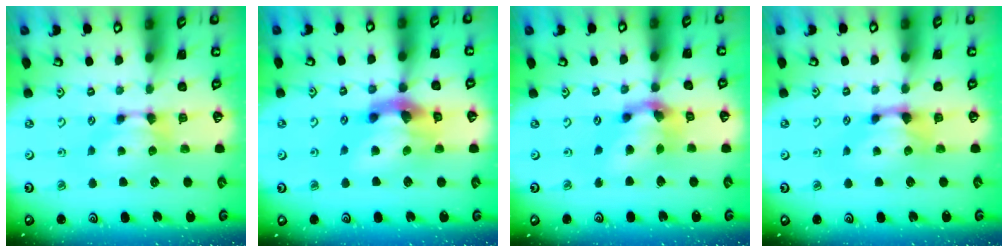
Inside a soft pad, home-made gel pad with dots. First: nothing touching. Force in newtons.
{"total": 9.0, "press": 8.6, "slide": 2.8}
{"total": 7.4, "press": 7.1, "slide": 2.3}
{"total": 1.1, "press": 0.5, "slide": 1.0}